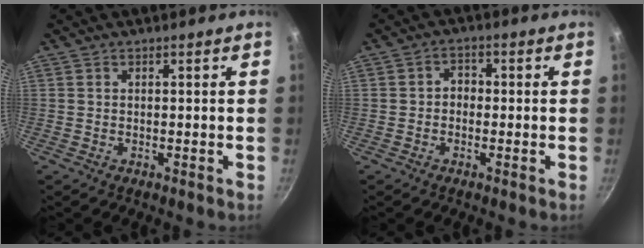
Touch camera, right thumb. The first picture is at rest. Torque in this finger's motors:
{"motor_torque": [-0.79, -0.06, 0.00, 0.18, 0.05]}